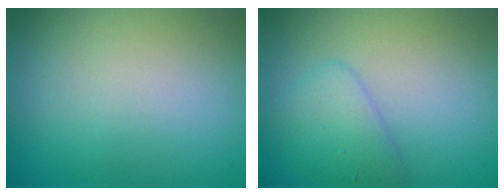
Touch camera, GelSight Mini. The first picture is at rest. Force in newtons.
{"total": 2.8, "press": 2.8, "slide": 0.1}